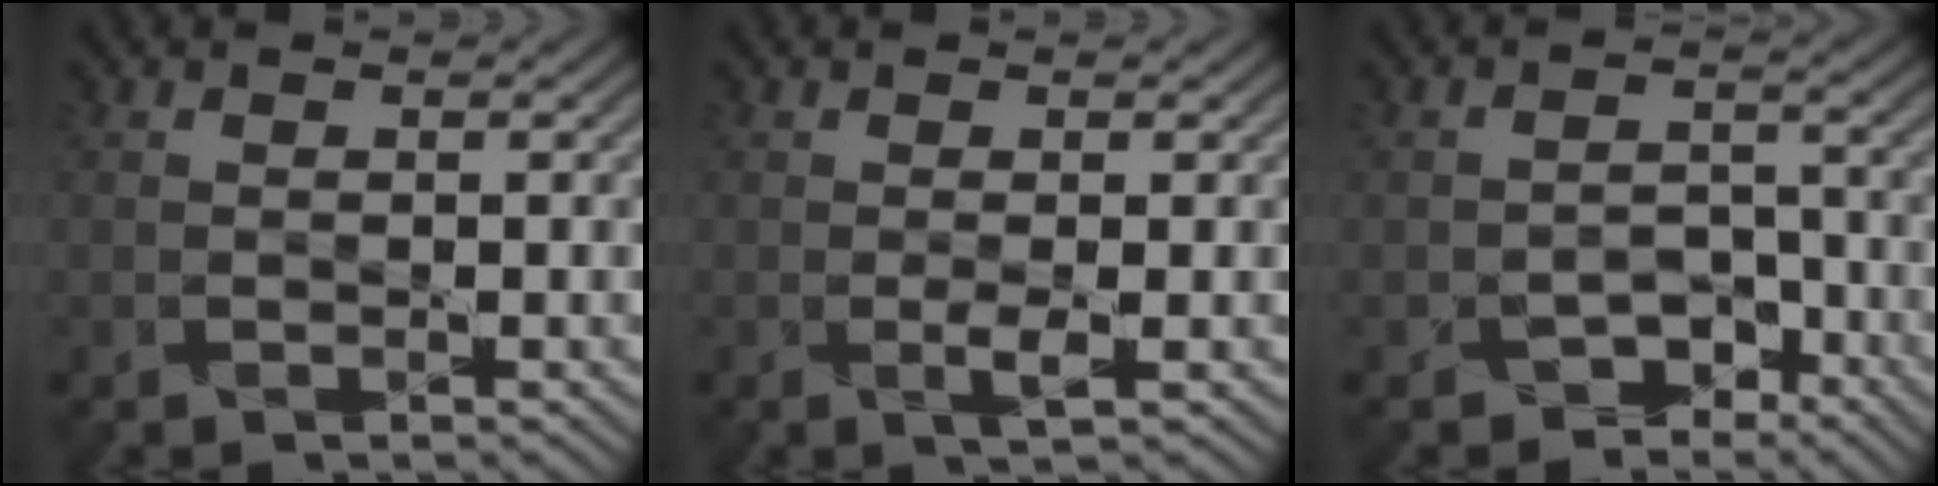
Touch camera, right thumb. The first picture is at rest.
{"total": 1.2, "force": [-0.1, -0.2, 1.2], "torque": [-0.024, 0.001, -0.005]}
{"total": 4.0, "force": [-3.1, 2.3, 1.1], "torque": [-0.010, 0.003, -0.056]}